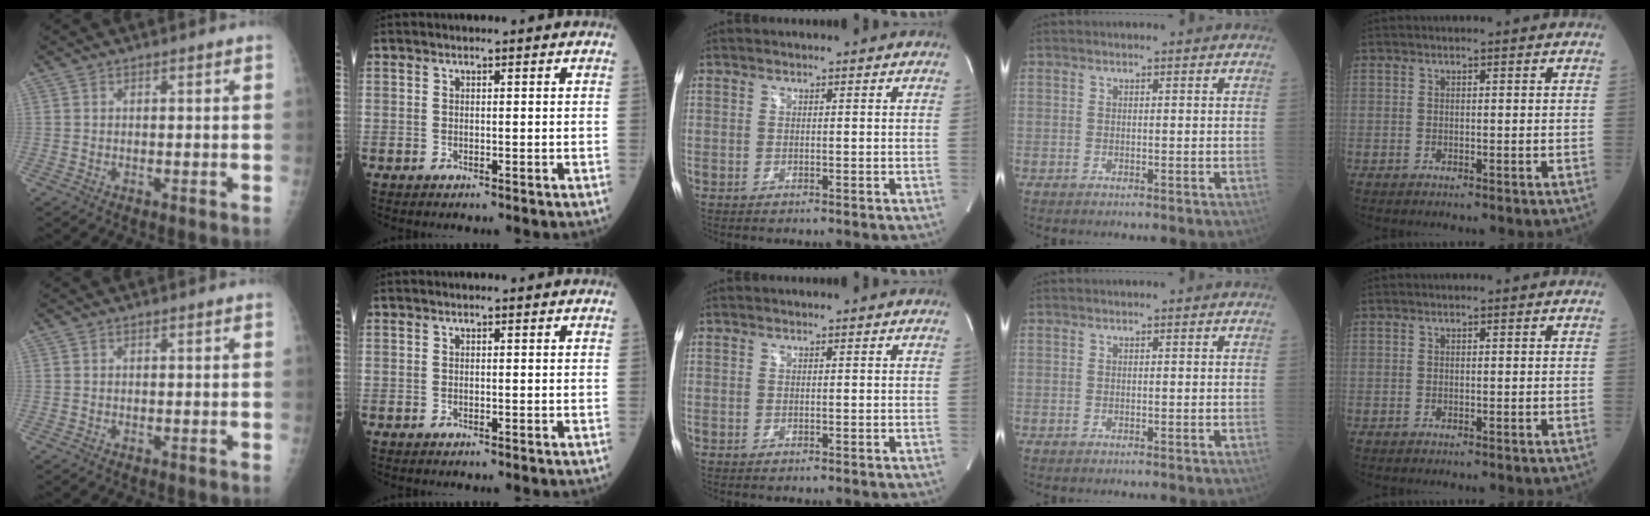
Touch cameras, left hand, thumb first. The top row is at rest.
{}